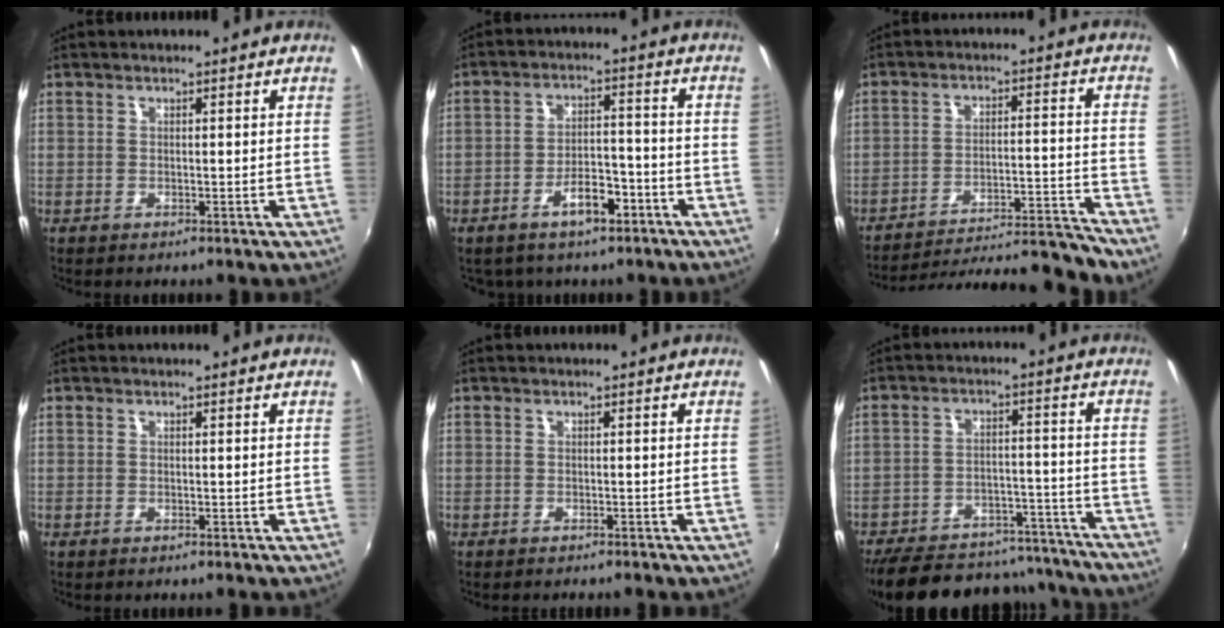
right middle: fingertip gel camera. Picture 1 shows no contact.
{"total": 7.1, "force": [-4.5, 3.8, 4.1], "torque": [-0.075, 0.016, -0.056]}
{"total": 15.6, "force": [-14.6, 0.4, 5.4], "torque": [-0.082, 0.001, -0.214]}
{"total": 0.0}
{"total": 1.1, "force": [-1.0, 0.3, 0.3], "torque": [-0.010, -0.005, -0.017]}
{"total": 27.2, "force": [-23.3, 10.0, 9.8], "torque": [-0.205, 0.032, -0.298]}